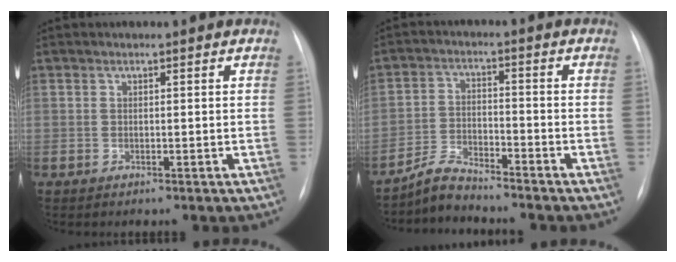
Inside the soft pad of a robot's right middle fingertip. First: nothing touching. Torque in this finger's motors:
{"motor_torque": [0.03, -0.12, 0.00, 0.02]}